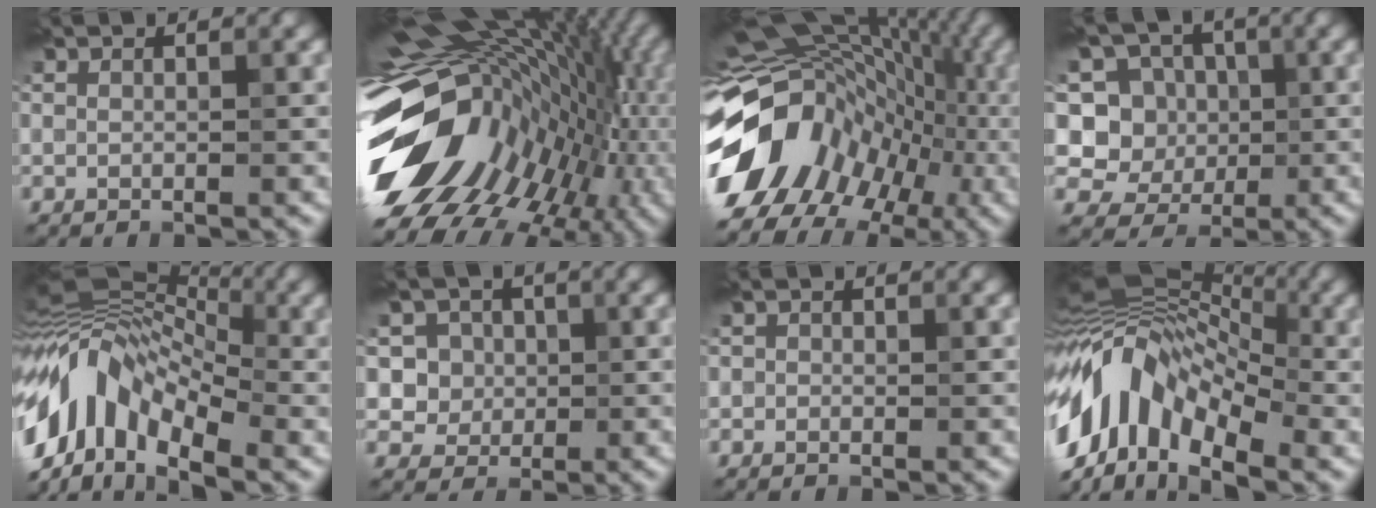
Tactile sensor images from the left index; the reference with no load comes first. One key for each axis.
{"total": 17.2, "fx": -0.7, "fy": 11.3, "fz": 12.9, "tx": -0.209, "ty": -0.013, "tz": 0.000}
{"total": 14.4, "fx": -3.1, "fy": 11.3, "fz": 8.4, "tx": -0.164, "ty": 0.004, "tz": -0.055}
{"total": 6.8, "fx": -0.1, "fy": 6.5, "fz": 2.1, "tx": -0.028, "ty": 0.013, "tz": -0.033}
{"total": 9.8, "fx": -3.2, "fy": 6.0, "fz": 7.0, "tx": -0.126, "ty": 0.024, "tz": -0.084}
{"total": 4.3, "fx": 0.8, "fy": 3.9, "fz": 1.5, "tx": -0.024, "ty": -0.008, "tz": 0.014}
{"total": 0.5, "fx": -0.5, "fy": 0.1, "fz": -0.3, "tx": 0.008, "ty": 0.001, "tz": -0.008}
{"total": 10.7, "fx": -2.9, "fy": 6.6, "fz": 7.9, "tx": -0.137, "ty": 0.026, "tz": -0.078}